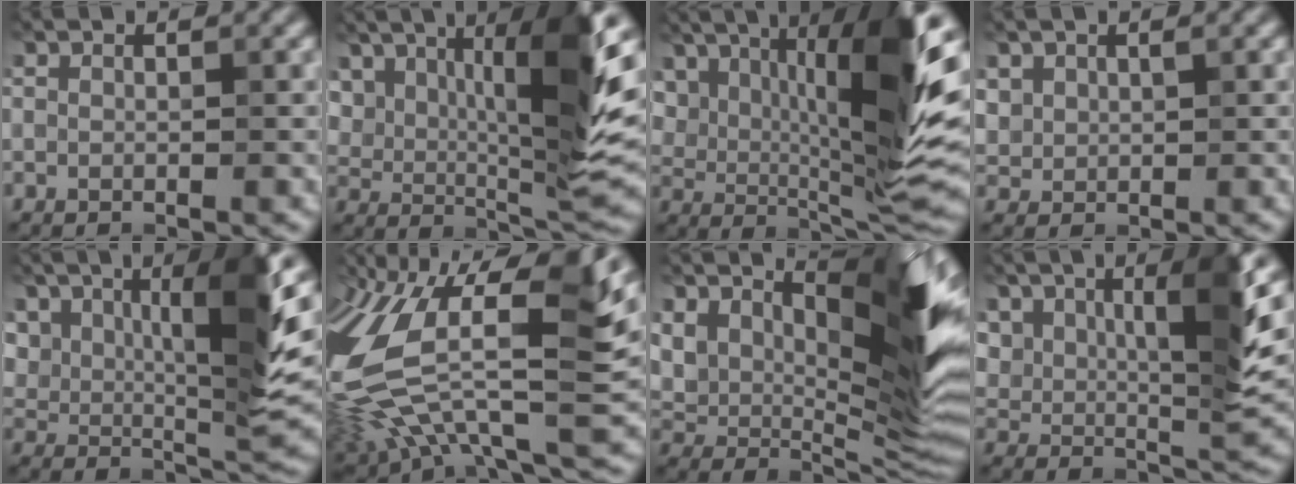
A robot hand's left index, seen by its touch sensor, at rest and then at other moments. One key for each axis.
{"total": 11.1, "fx": 4.6, "fy": 3.3, "fz": 9.5, "tx": -0.153, "ty": 0.001, "tz": 0.083}
{"total": 13.6, "fx": 5.4, "fy": 4.0, "fz": 11.8, "tx": -0.180, "ty": -0.005, "tz": 0.094}
{"total": 1.5, "fx": 0.8, "fy": 1.2, "fz": 0.3, "tx": -0.009, "ty": -0.004, "tz": 0.021}
{"total": 9.2, "fx": 4.0, "fy": 2.8, "fz": 7.8, "tx": -0.129, "ty": -0.002, "tz": 0.075}
{"total": 14.7, "fx": 2.8, "fy": 6.7, "fz": 12.8, "tx": -0.269, "ty": -0.004, "tz": 0.054}
{"total": 12.2, "fx": 6.1, "fy": 4.9, "fz": 9.4, "tx": -0.140, "ty": -0.003, "tz": 0.104}
{"total": 7.8, "fx": 3.5, "fy": 2.5, "fz": 6.5, "tx": -0.109, "ty": -0.003, "tz": 0.065}